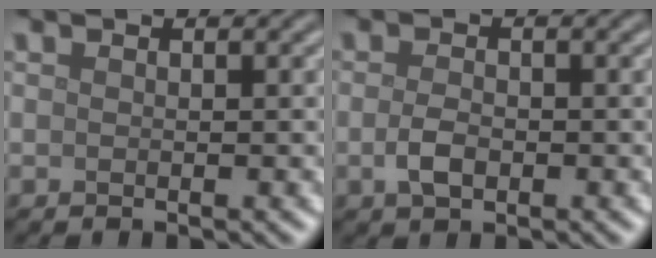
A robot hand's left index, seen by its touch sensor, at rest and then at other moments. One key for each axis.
{"total": 2.0, "fx": -0.5, "fy": 1.1, "fz": 1.6, "tx": -0.034, "ty": -0.001, "tz": -0.012}